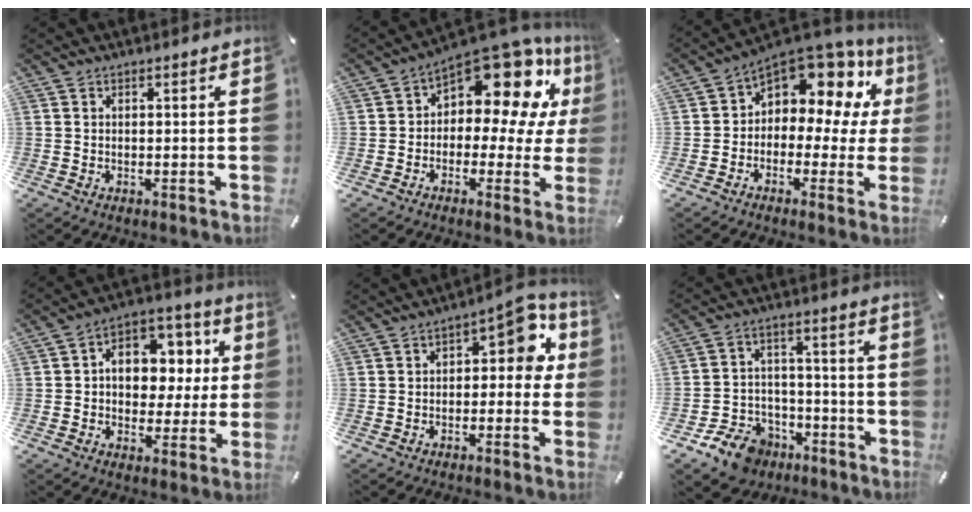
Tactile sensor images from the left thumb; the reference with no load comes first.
{"total": 15.7, "force": [8.5, 8.4, 10.1], "torque": [-0.155, -0.067, 0.143]}
{"total": 10.3, "force": [6.2, 6.3, 5.4], "torque": [-0.092, -0.059, 0.108]}
{"total": 9.9, "force": [0.8, 8.4, 5.2], "torque": [-0.074, -0.007, 0.017]}
{"total": 5.0, "force": [0.0, 3.0, 4.0], "torque": [-0.054, 0.005, -0.010]}
{"total": 10.8, "force": [-7.4, 7.2, 3.2], "torque": [-0.057, 0.056, -0.131]}